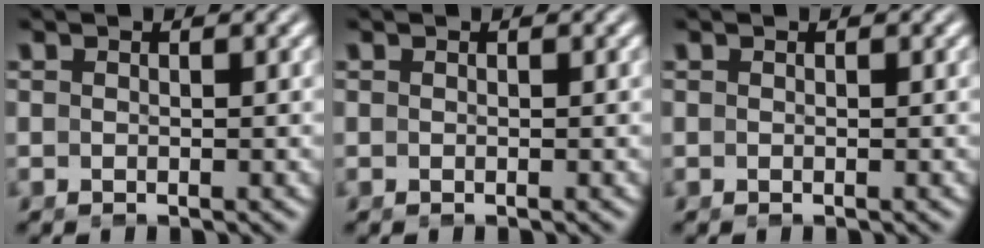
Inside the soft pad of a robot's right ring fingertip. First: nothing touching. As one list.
[{"total": 0.0}, {"total": 0.0}]